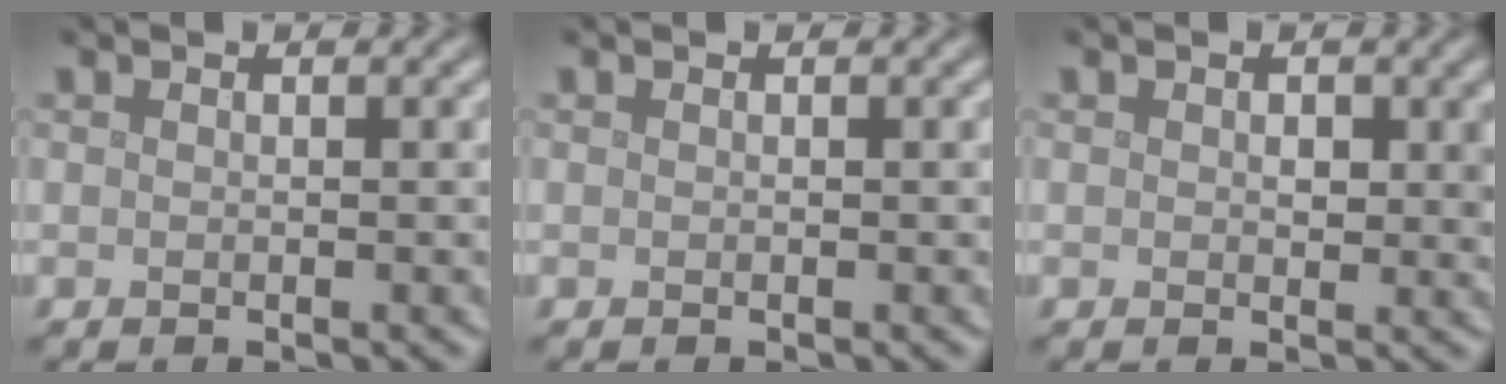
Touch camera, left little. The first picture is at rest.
{"total": 0.0}
{"total": 1.7, "force": [0.4, 1.1, 1.2], "torque": [-0.012, -0.005, 0.006]}